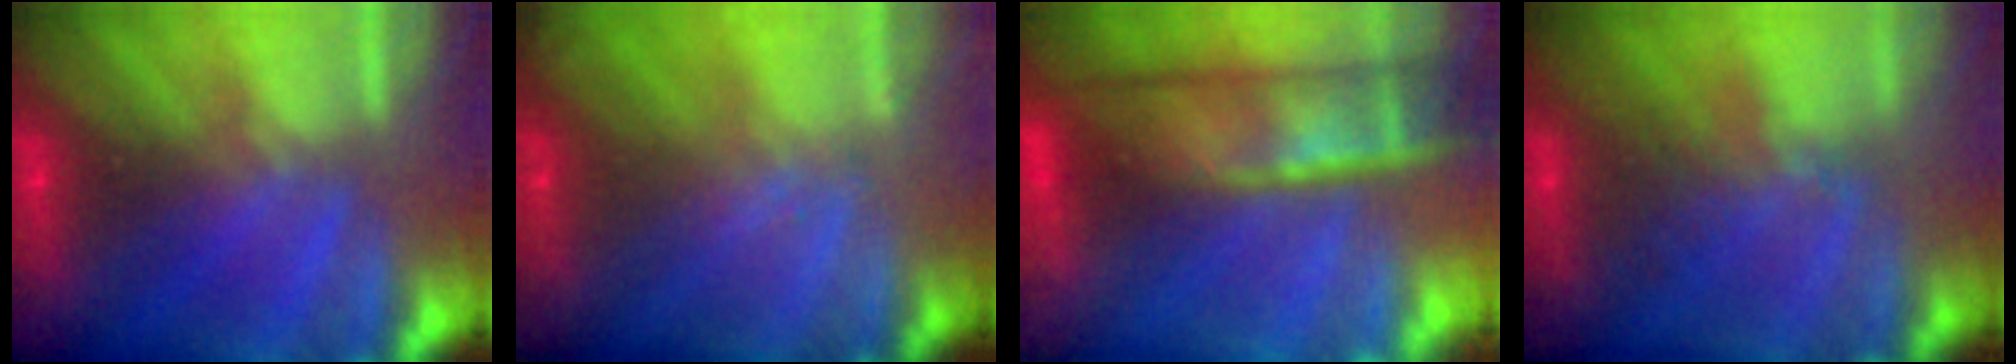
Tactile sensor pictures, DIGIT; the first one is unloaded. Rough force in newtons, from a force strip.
{"total": 1.7}
{"total": 5.5}
{"total": 2.4}